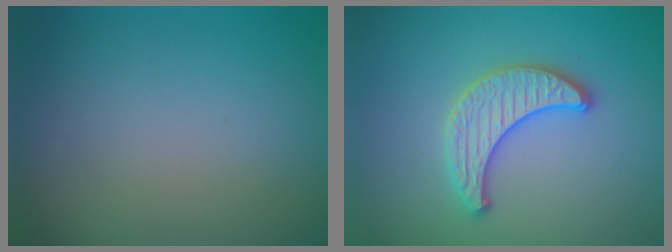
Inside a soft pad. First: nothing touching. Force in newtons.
{"total": 3.1, "press": 3.1, "slide": 0.2}